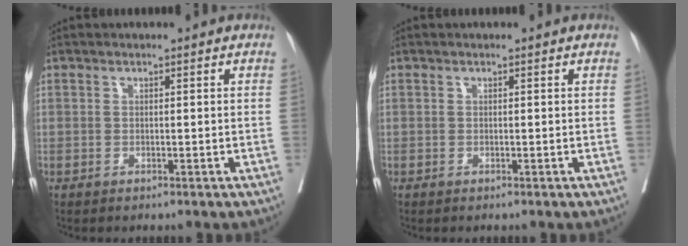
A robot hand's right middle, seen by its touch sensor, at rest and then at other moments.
{"total": 0.0}